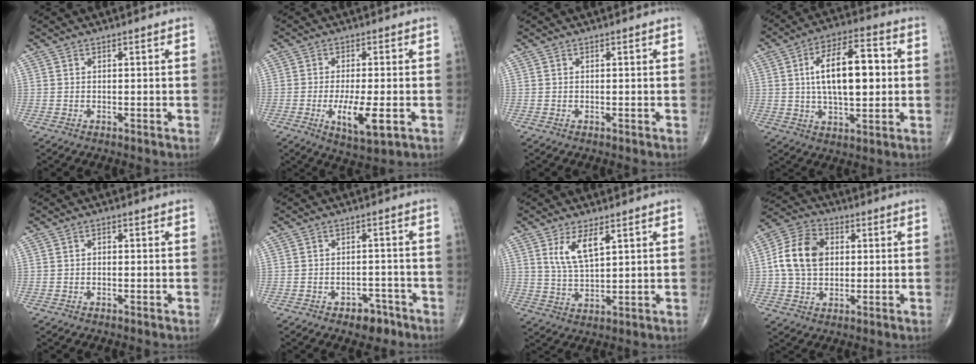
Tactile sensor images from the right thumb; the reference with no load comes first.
{"total": 8.2, "force": [-2.4, 2.5, 7.5], "torque": [-0.137, -0.016, -0.036]}
{"total": 0.0}
{"total": 15.7, "force": [1.7, 7.1, 14.0], "torque": [-0.214, 0.013, 0.025]}
{"total": 0.6, "force": [-0.2, 0.4, 0.4], "torque": [0.000, 0.002, -0.008]}
{"total": 4.4, "force": [-2.9, 2.7, 1.9], "torque": [-0.008, 0.025, -0.035]}
{"total": 6.7, "force": [3.2, 2.3, 5.4], "torque": [-0.104, -0.018, 0.069]}
{"total": 11.5, "force": [1.2, 8.3, 7.8], "torque": [-0.134, 0.016, 0.014]}